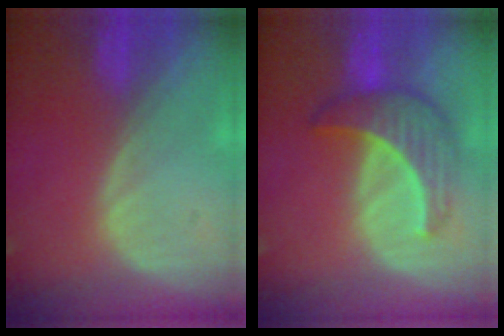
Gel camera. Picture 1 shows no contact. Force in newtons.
{"total": 6.4, "press": 6.4, "slide": 0.8}